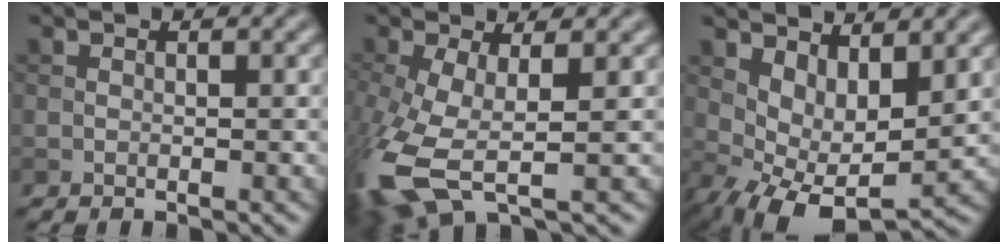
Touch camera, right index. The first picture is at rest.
{"total": 8.8, "force": [-2.5, 3.5, 7.6], "torque": [-0.196, -0.027, -0.047]}
{"total": 5.9, "force": [1.4, 3.1, 4.8], "torque": [-0.082, -0.015, 0.033]}